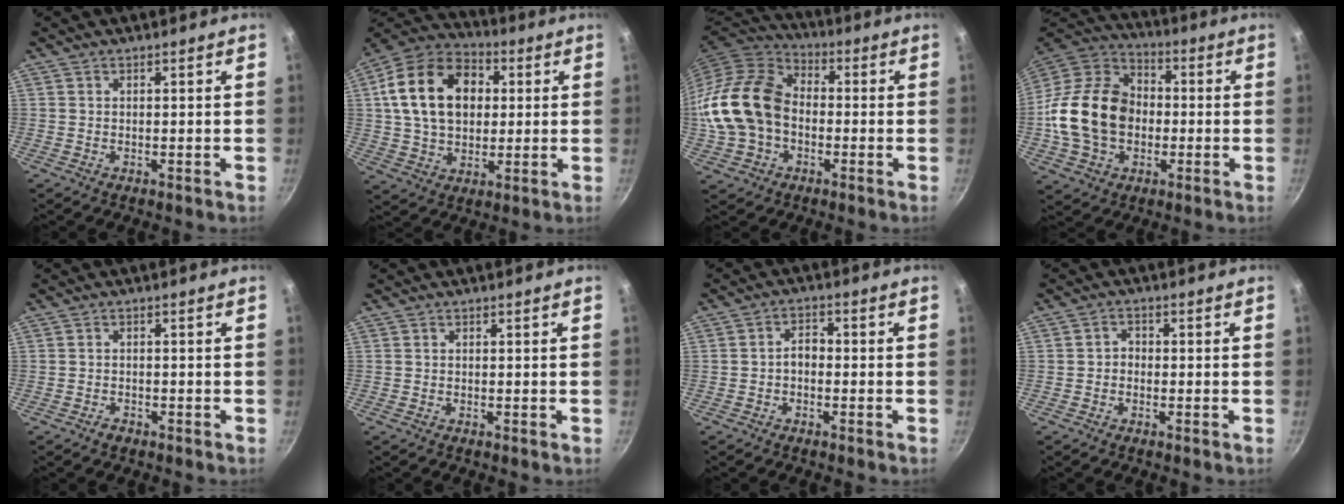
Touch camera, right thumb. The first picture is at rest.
{"total": 19.5, "force": [3.7, 14.0, 13.1], "torque": [-0.203, 0.020, 0.056]}
{"total": 17.8, "force": [-1.7, 13.3, 11.6], "torque": [-0.211, 0.038, -0.039]}
{"total": 19.7, "force": [-1.9, 14.9, 12.7], "torque": [-0.208, 0.035, -0.044]}
{"total": 1.4, "force": [-1.0, 0.8, 0.5], "torque": [-0.010, 0.011, -0.018]}
{"total": 0.0}
{"total": 3.0, "force": [-0.9, 2.0, 2.1], "torque": [-0.024, 0.019, -0.020]}
{"total": 1.9, "force": [-0.7, 1.6, 0.9], "torque": [-0.005, 0.011, -0.016]}